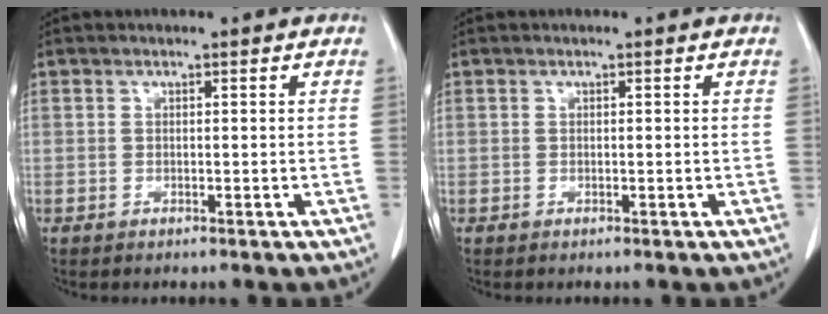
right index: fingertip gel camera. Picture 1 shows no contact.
{"total": 0.0}